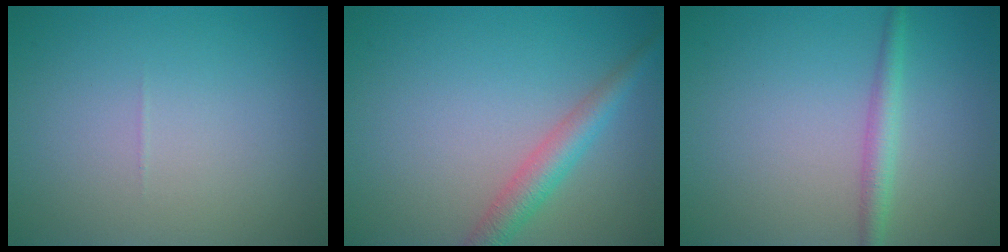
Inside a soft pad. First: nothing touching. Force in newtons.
{"total": 3.1, "press": 3.1, "slide": 0.1}
{"total": 2.0, "press": 2.0, "slide": 0.0}